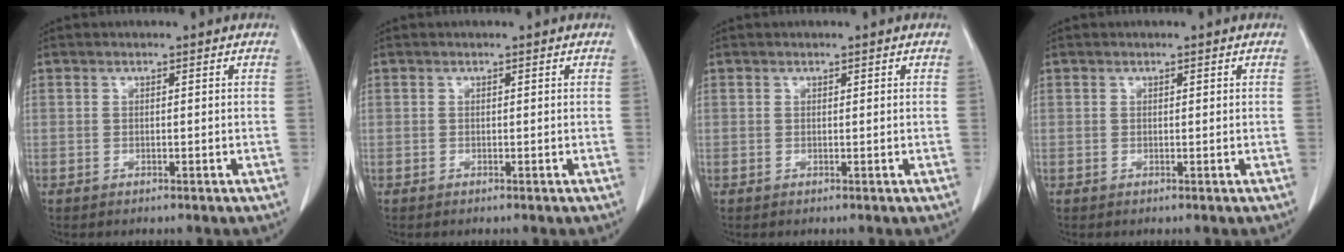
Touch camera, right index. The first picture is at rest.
{"total": 0.0}
{"total": 0.0}
{"total": 0.0}